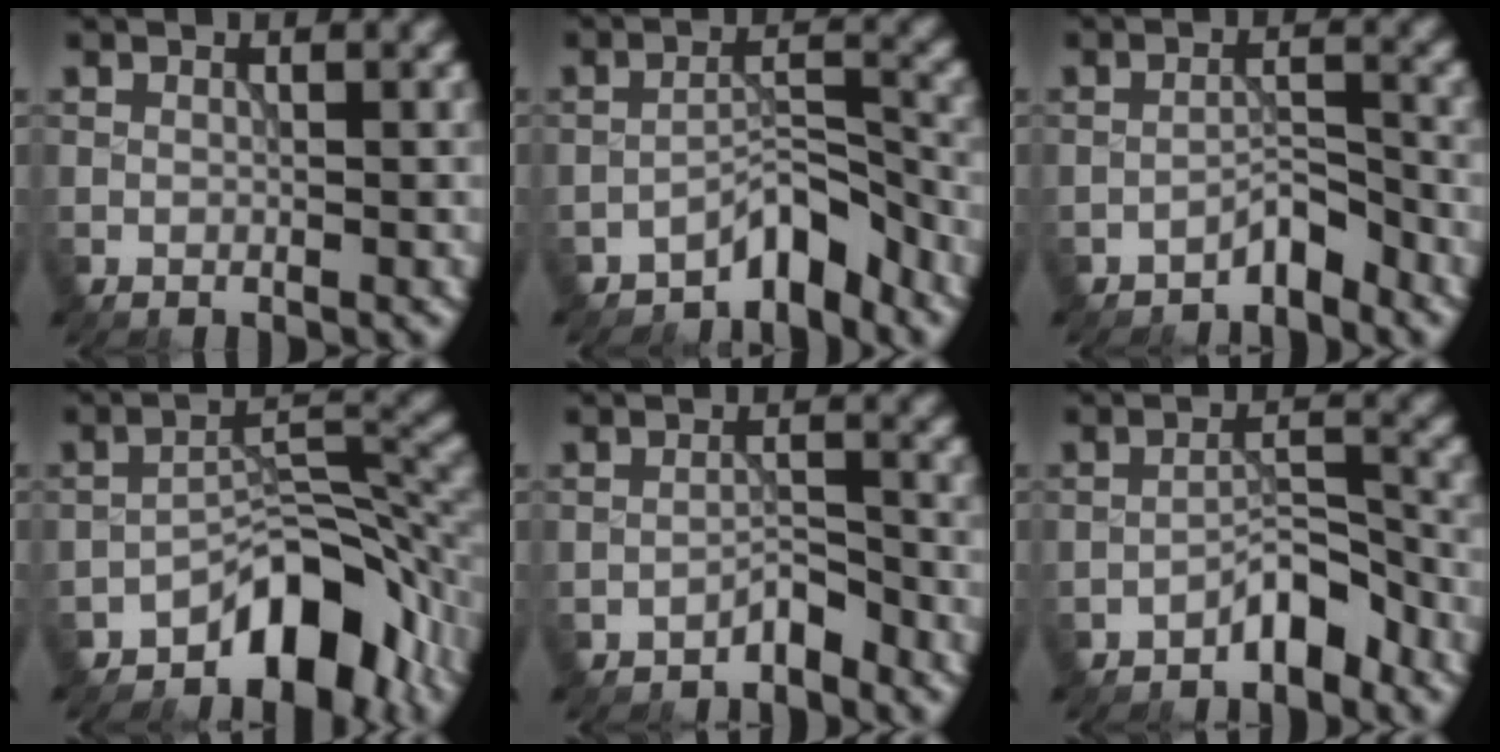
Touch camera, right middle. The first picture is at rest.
{"total": 3.8, "force": [-3.3, 0.9, 1.6], "torque": [-0.017, 0.018, -0.062]}
{"total": 2.3, "force": [-2.1, 0.5, 0.9], "torque": [-0.012, 0.015, -0.037]}
{"total": 7.3, "force": [-4.8, 3.3, 4.4], "torque": [-0.047, 0.013, -0.084]}
{"total": 1.8, "force": [-1.6, 0.4, 0.7], "torque": [-0.011, 0.010, -0.031]}
{"total": 3.1, "force": [-2.4, 0.9, 1.7], "torque": [-0.022, 0.019, -0.043]}